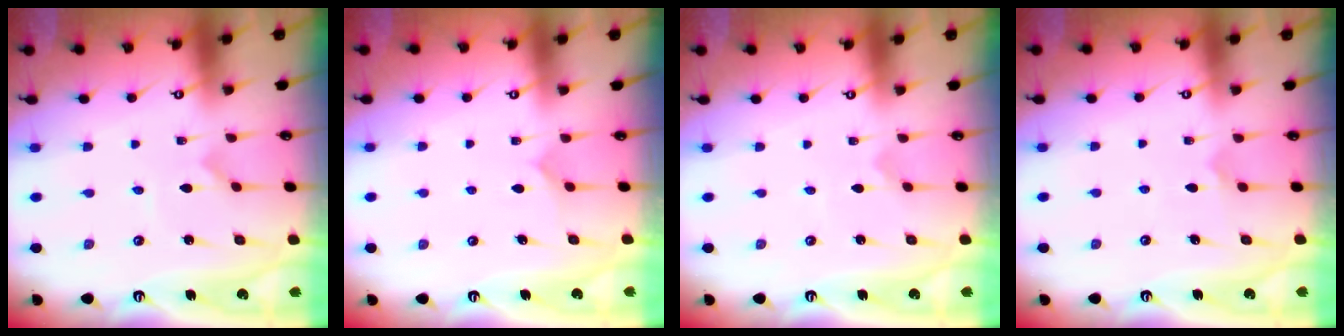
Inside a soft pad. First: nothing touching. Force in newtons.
{"total": 4.3, "press": 4.3, "slide": 0.3}
{"total": 0.0}
{"total": 3.9, "press": 3.8, "slide": 0.3}